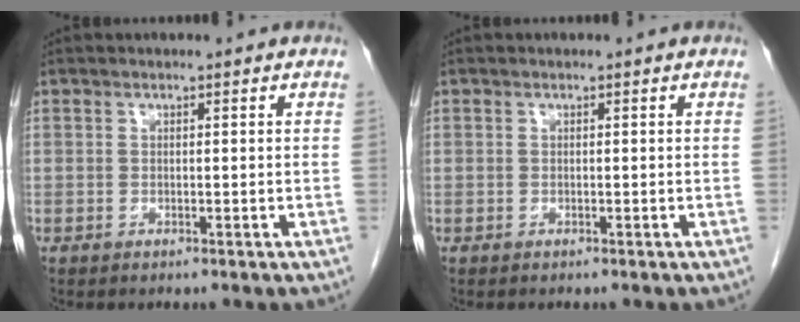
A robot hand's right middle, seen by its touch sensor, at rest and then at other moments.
{"total": 0.0}